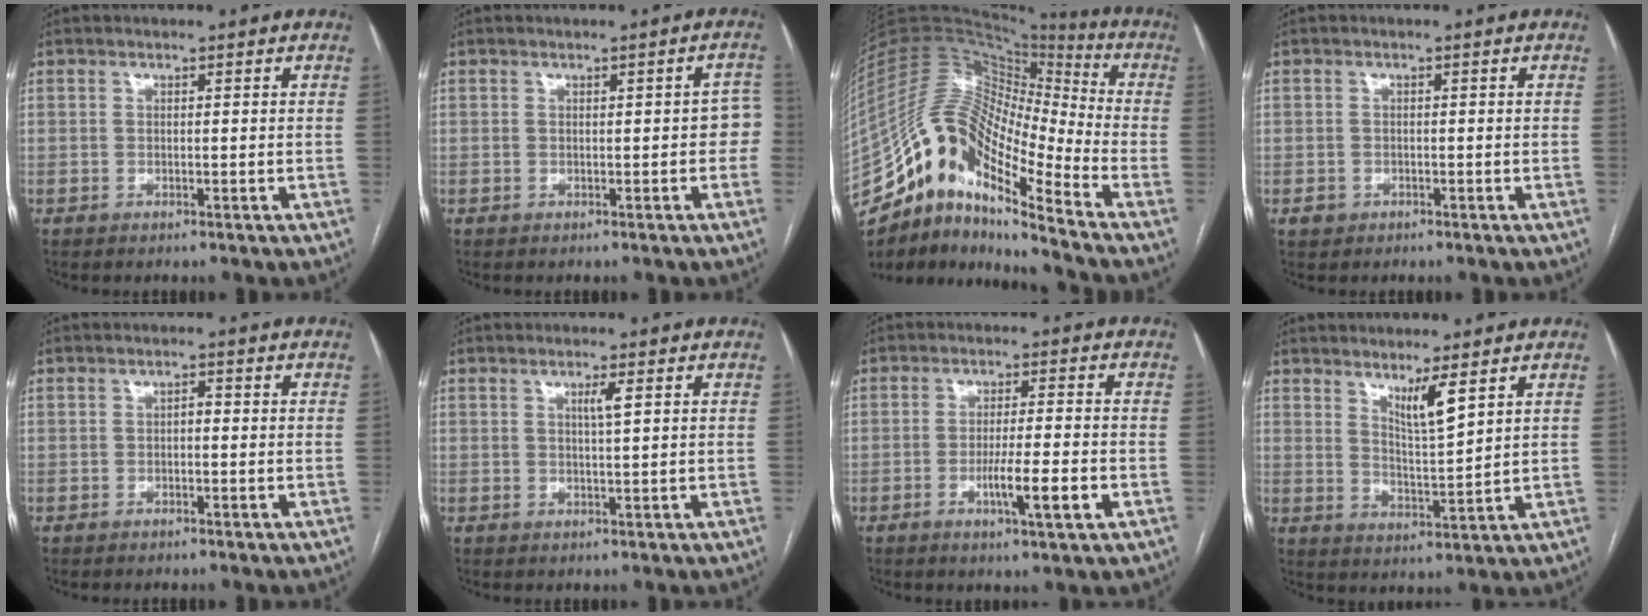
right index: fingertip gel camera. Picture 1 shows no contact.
{"total": 3.0, "force": [-0.2, 1.4, 2.7], "torque": [-0.014, 0.018, -0.001]}
{"total": 20.6, "force": [-14.4, 5.0, 13.8], "torque": [-0.286, 0.029, -0.262]}
{"total": 1.4, "force": [-0.6, 1.3, 0.2], "torque": [-0.005, 0.005, -0.006]}
{"total": 1.5, "force": [-0.3, 0.7, 1.3], "torque": [-0.018, 0.006, -0.008]}
{"total": 2.0, "force": [0.8, -0.1, 1.8], "torque": [-0.034, -0.001, 0.013]}
{"total": 6.9, "force": [-2.4, 0.0, 6.5], "torque": [-0.106, -0.010, -0.039]}
{"total": 5.1, "force": [3.3, 0.0, 3.9], "torque": [-0.069, -0.020, 0.062]}